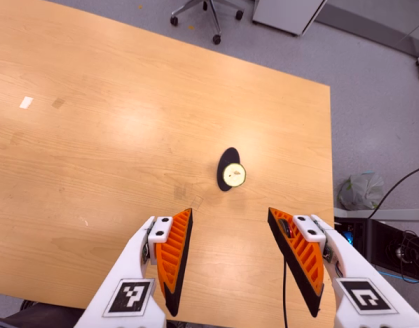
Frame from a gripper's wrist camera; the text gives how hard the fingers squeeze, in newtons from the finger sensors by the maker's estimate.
{"total": 0.0}